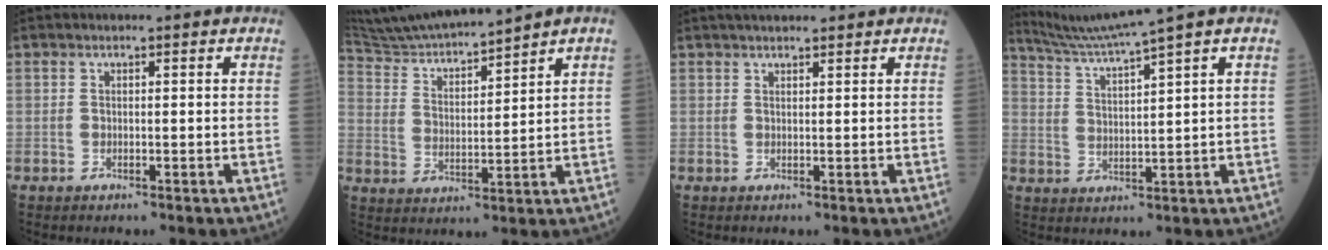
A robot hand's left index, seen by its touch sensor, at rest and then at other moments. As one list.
[{"total": 11.7, "force": [11.0, -1.1, 3.9], "torque": [-0.076, 0.006, 0.209]}, {"total": 4.9, "force": [4.3, 0.8, 2.3], "torque": [-0.028, 0.027, 0.065]}, {"total": 7.3, "force": [6.1, -2.6, 3.0], "torque": [-0.070, -0.004, 0.123]}]